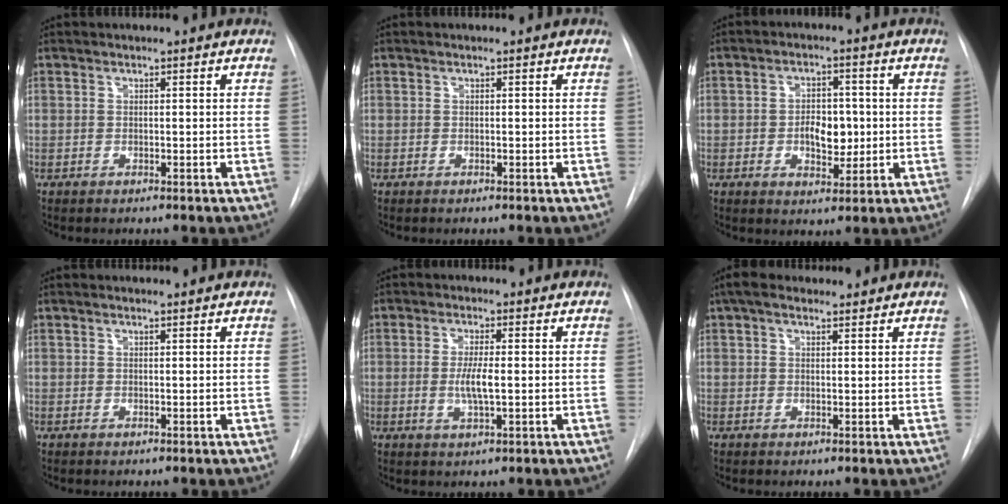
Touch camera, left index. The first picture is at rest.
{"total": 0.0}
{"total": 5.7, "force": [-0.4, 3.5, 4.6], "torque": [-0.069, 0.004, -0.001]}
{"total": 0.8, "force": [0.8, 0.0, 0.2], "torque": [-0.008, 0.010, 0.015]}
{"total": 3.9, "force": [-0.3, 0.6, 3.9], "torque": [-0.079, -0.008, -0.005]}
{"total": 5.1, "force": [3.9, 2.0, 2.5], "torque": [-0.047, 0.034, 0.067]}